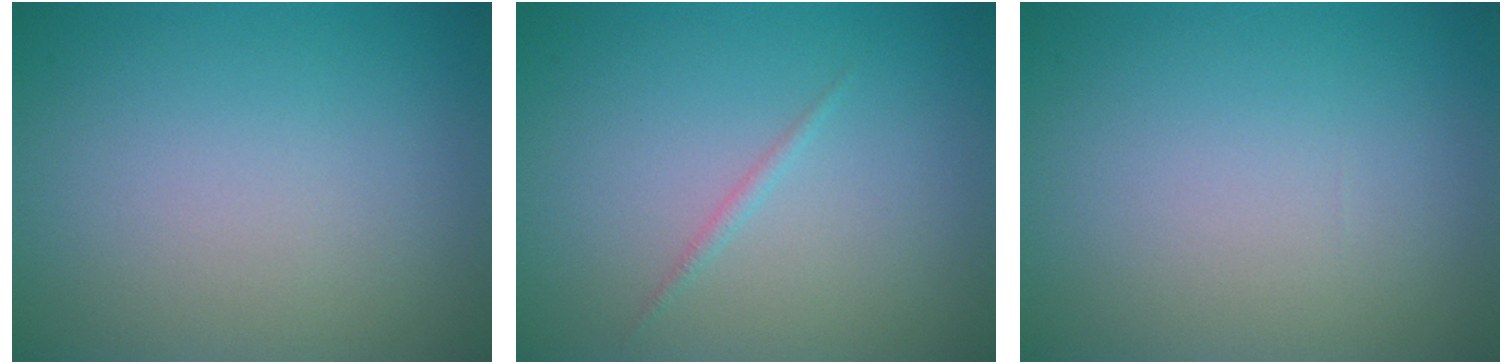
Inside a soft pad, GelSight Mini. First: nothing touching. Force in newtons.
{"total": 0.6, "press": 0.6, "slide": 0.0}
{"total": 0.0}